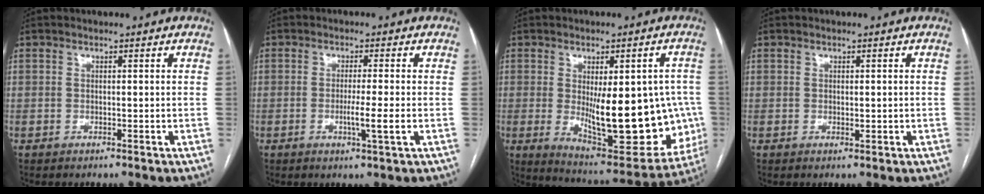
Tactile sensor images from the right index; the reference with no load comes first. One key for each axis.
{"total": 4.2, "fx": -0.9, "fy": -0.4, "fz": 4.1, "tx": -0.071, "ty": -0.009, "tz": -0.016}
{"total": 19.5, "fx": -1.6, "fy": 7.8, "fz": 17.8, "tx": -0.212, "ty": -0.012, "tz": 0.004}
{"total": 1.1, "fx": 0.0, "fy": 0.4, "fz": 1.1, "tx": -0.018, "ty": -0.004, "tz": 0.003}